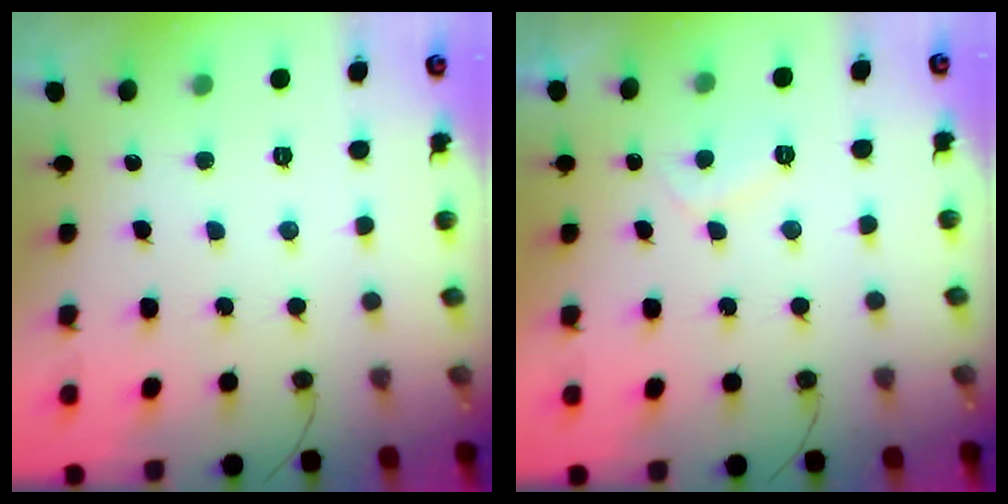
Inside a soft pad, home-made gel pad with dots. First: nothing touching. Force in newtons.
{"total": 3.4, "press": 3.3, "slide": 0.8}